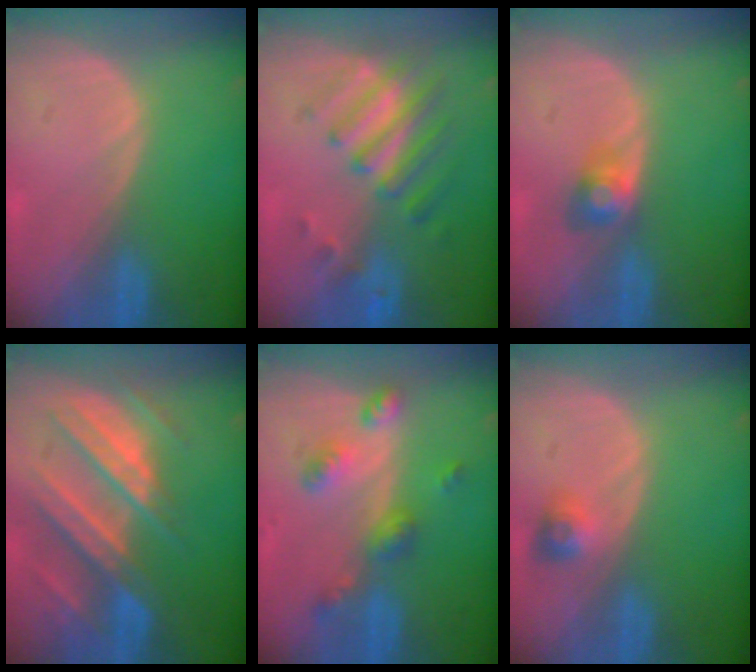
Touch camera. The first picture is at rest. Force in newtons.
{"total": 8.0, "press": 7.2, "slide": 3.6}
{"total": 2.9, "press": 2.9, "slide": 0.0}
{"total": 10.4, "press": 9.2, "slide": 4.8}
{"total": 6.2, "press": 5.5, "slide": 2.9}
{"total": 2.9, "press": 2.6, "slide": 1.2}